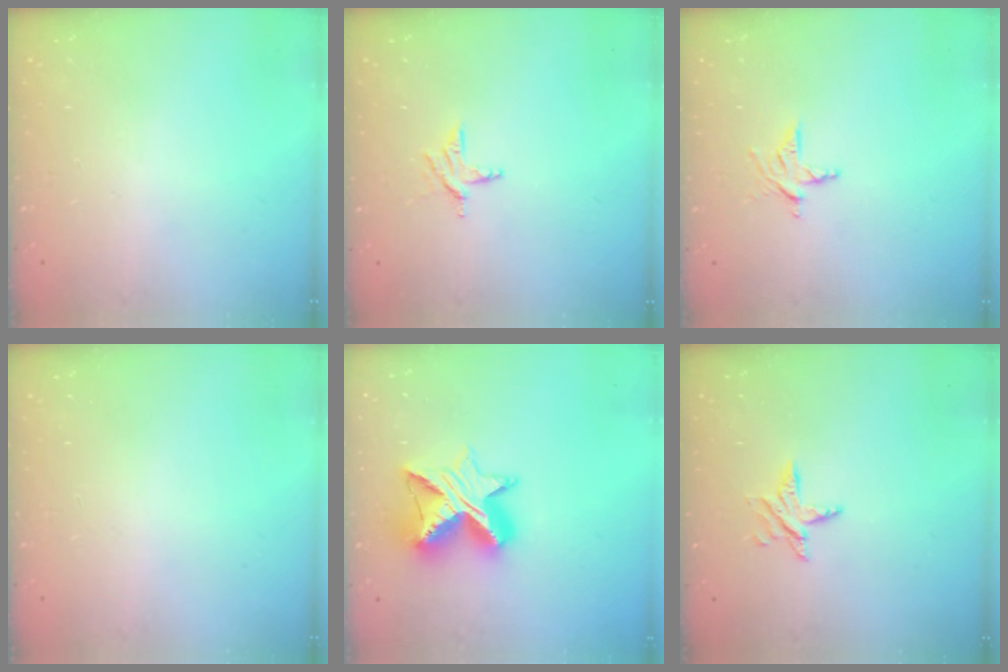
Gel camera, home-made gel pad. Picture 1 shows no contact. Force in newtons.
{"total": 4.9, "press": 4.8, "slide": 0.4}
{"total": 5.6, "press": 5.5, "slide": 0.5}
{"total": 0.0}
{"total": 13.3, "press": 13.3, "slide": 0.8}
{"total": 6.2, "press": 6.2, "slide": 0.3}